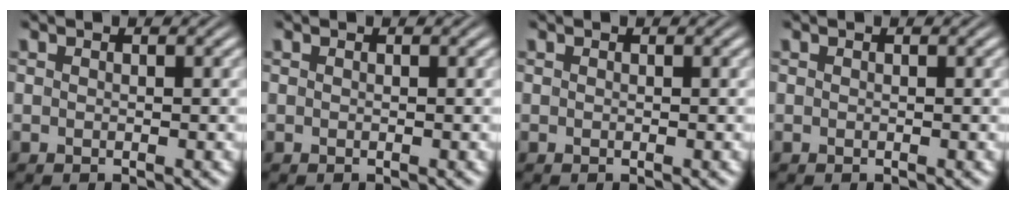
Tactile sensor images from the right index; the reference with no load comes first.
{"total": 0.0}
{"total": 0.0}
{"total": 0.0}